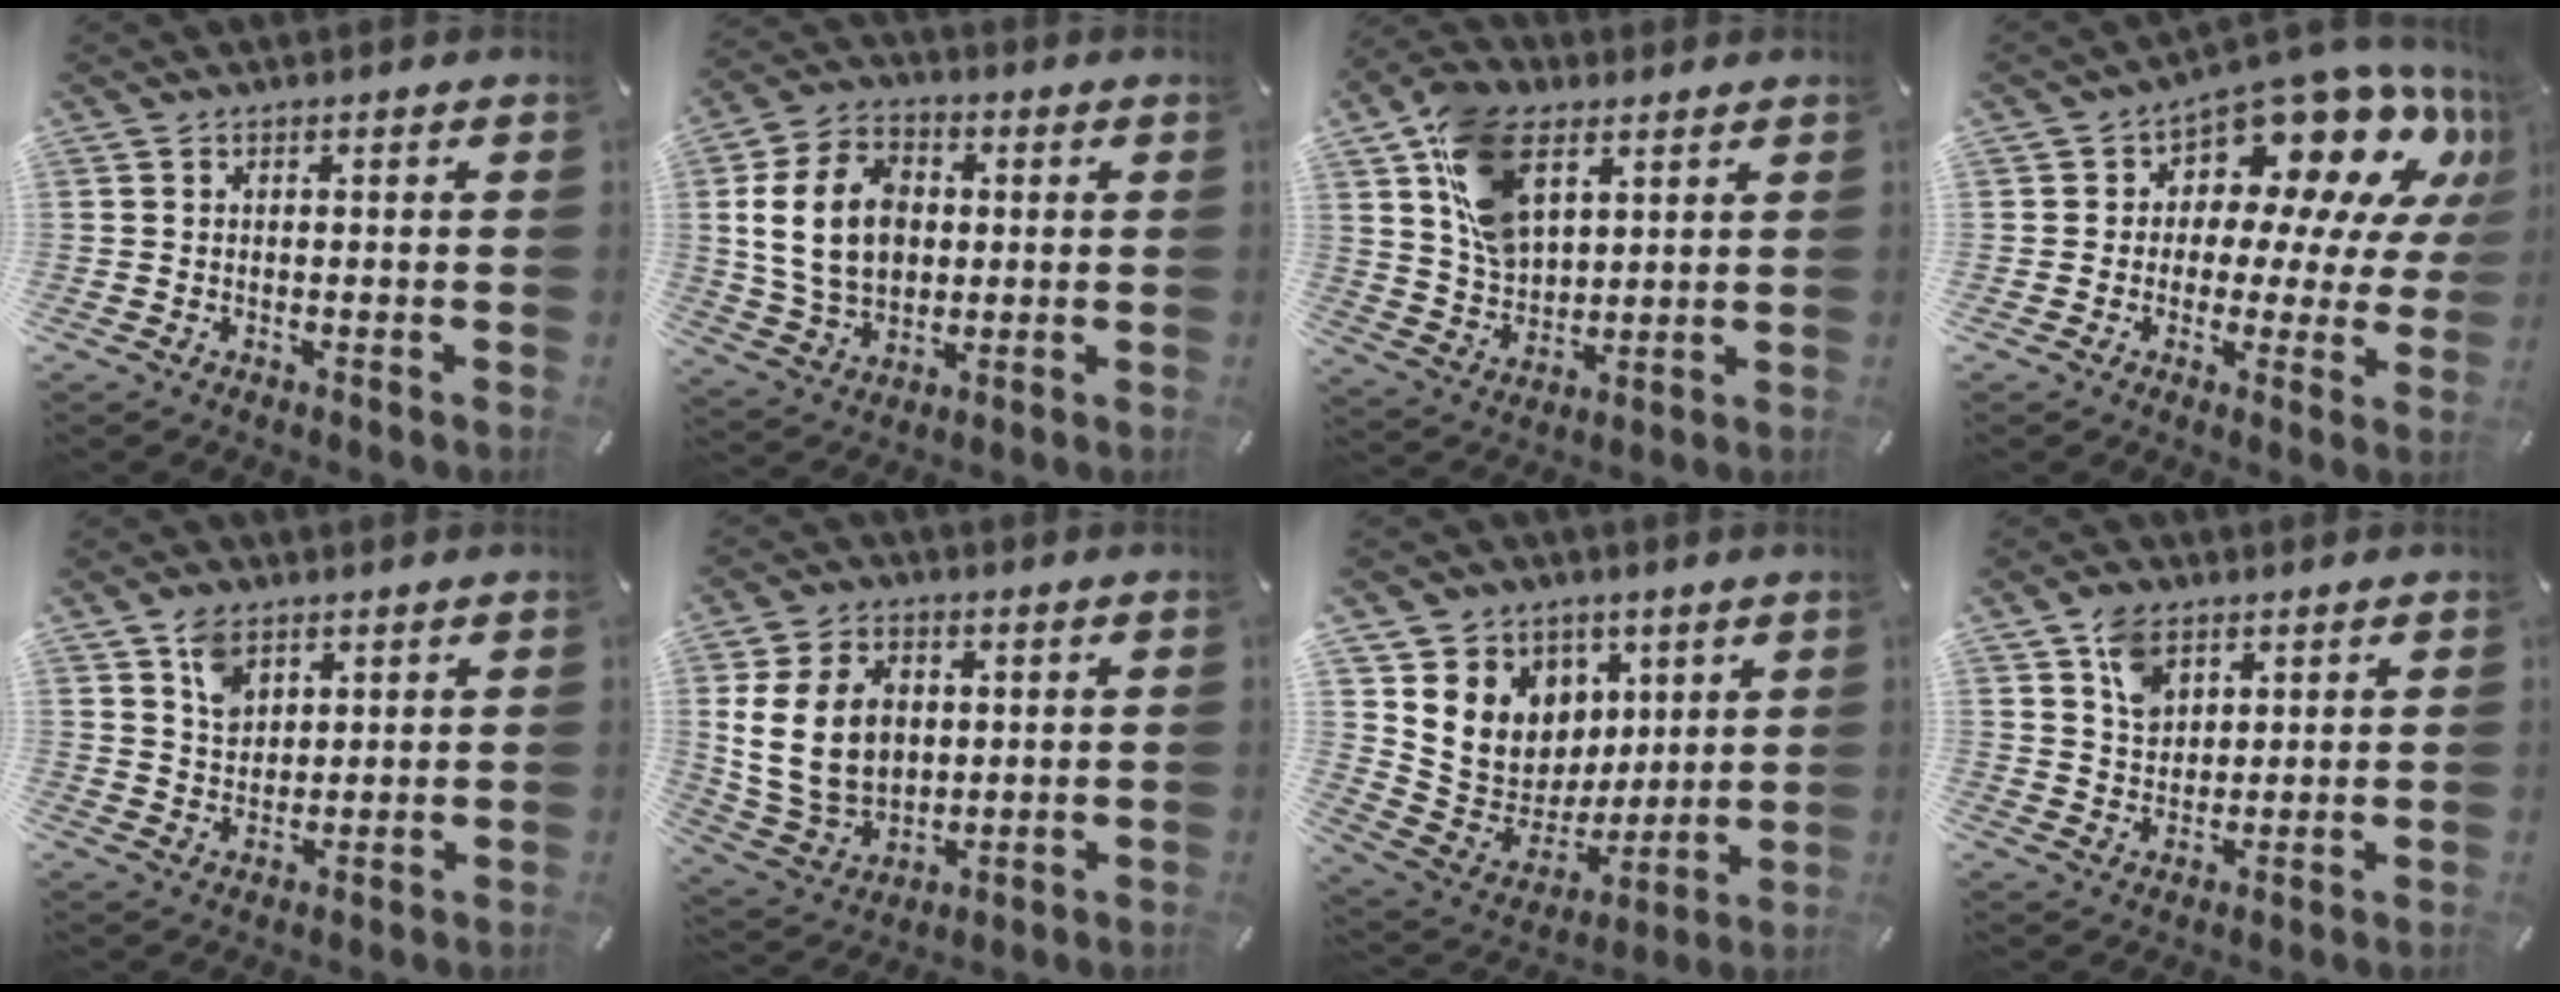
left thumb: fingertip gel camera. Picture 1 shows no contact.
{"total": 14.8, "force": [1.5, 11.3, 9.4], "torque": [-0.200, 0.013, 0.026]}
{"total": 14.7, "force": [6.6, 9.4, 9.1], "torque": [-0.187, -0.008, 0.126]}
{"total": 14.2, "force": [9.0, 7.6, 8.0], "torque": [-0.118, -0.080, 0.153]}
{"total": 6.4, "force": [3.5, 4.7, 2.5], "torque": [-0.040, -0.002, 0.063]}
{"total": 14.4, "force": [2.4, 11.4, 8.6], "torque": [-0.187, 0.002, 0.041]}
{"total": 12.6, "force": [3.4, 12.0, 2.1], "torque": [-0.027, -0.044, 0.083]}
{"total": 7.3, "force": [3.8, 5.5, 3.0], "torque": [-0.052, 0.002, 0.071]}